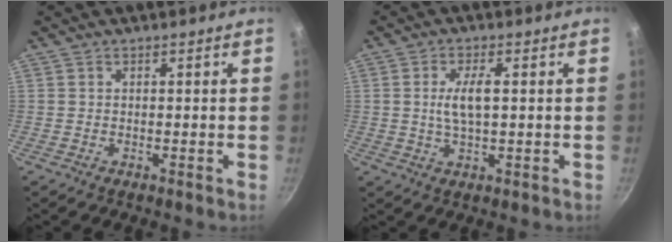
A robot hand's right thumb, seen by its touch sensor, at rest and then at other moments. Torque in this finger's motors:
{"motor_torque": [-0.12, 1.24, 0.94, 0.26, 0.06]}